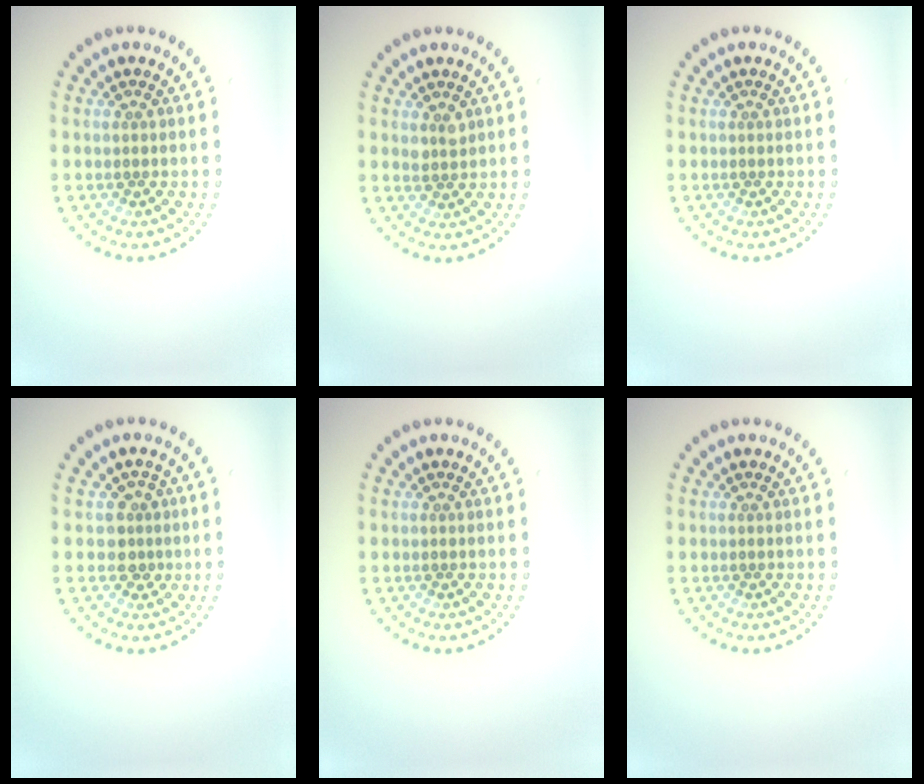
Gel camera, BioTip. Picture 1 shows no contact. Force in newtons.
{"total": 1.2, "press": 1.1, "slide": 0.4}
{"total": 0.0}
{"total": 2.0, "press": 1.6, "slide": 1.2}
{"total": 0.0}
{"total": 0.0}